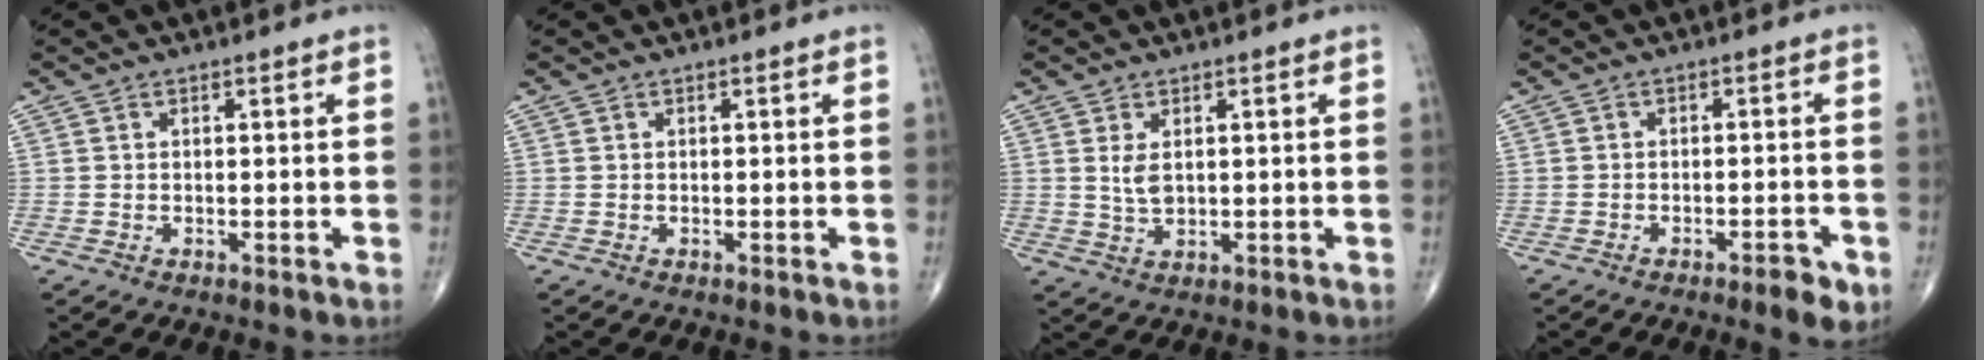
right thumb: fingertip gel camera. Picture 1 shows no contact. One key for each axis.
{"total": 0.0}
{"total": 3.4, "fx": 0.9, "fy": 1.8, "fz": 2.7, "tx": -0.048, "ty": -0.009, "tz": 0.024}
{"total": 4.1, "fx": -2.3, "fy": 1.2, "fz": 3.1, "tx": -0.035, "ty": 0.009, "tz": -0.031}